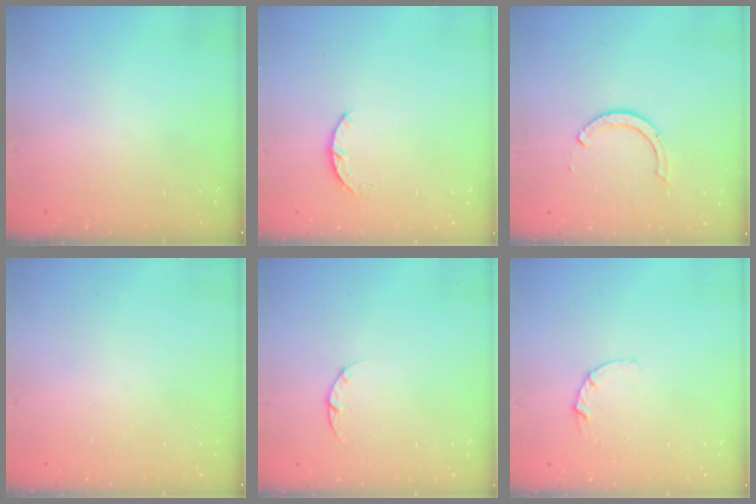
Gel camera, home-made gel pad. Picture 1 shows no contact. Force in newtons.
{"total": 3.0, "press": 3.0, "slide": 0.5}
{"total": 6.0, "press": 6.0, "slide": 0.5}
{"total": 0.0}
{"total": 2.0, "press": 1.9, "slide": 0.4}
{"total": 3.2, "press": 3.2, "slide": 0.4}